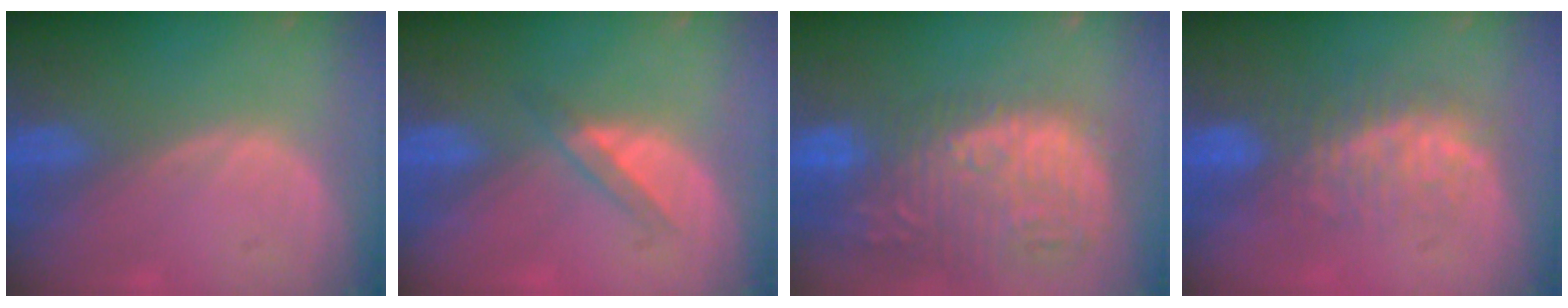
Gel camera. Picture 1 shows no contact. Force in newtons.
{"total": 2.6, "press": 2.4, "slide": 1.0}
{"total": 15.3, "press": 13.0, "slide": 8.1}
{"total": 7.5, "press": 7.0, "slide": 2.8}